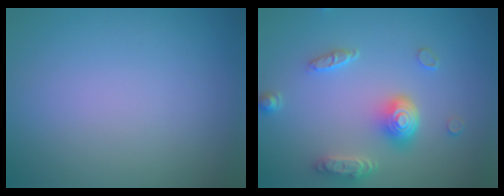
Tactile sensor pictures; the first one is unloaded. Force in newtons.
{"total": 4.7, "press": 3.7, "slide": 2.9}